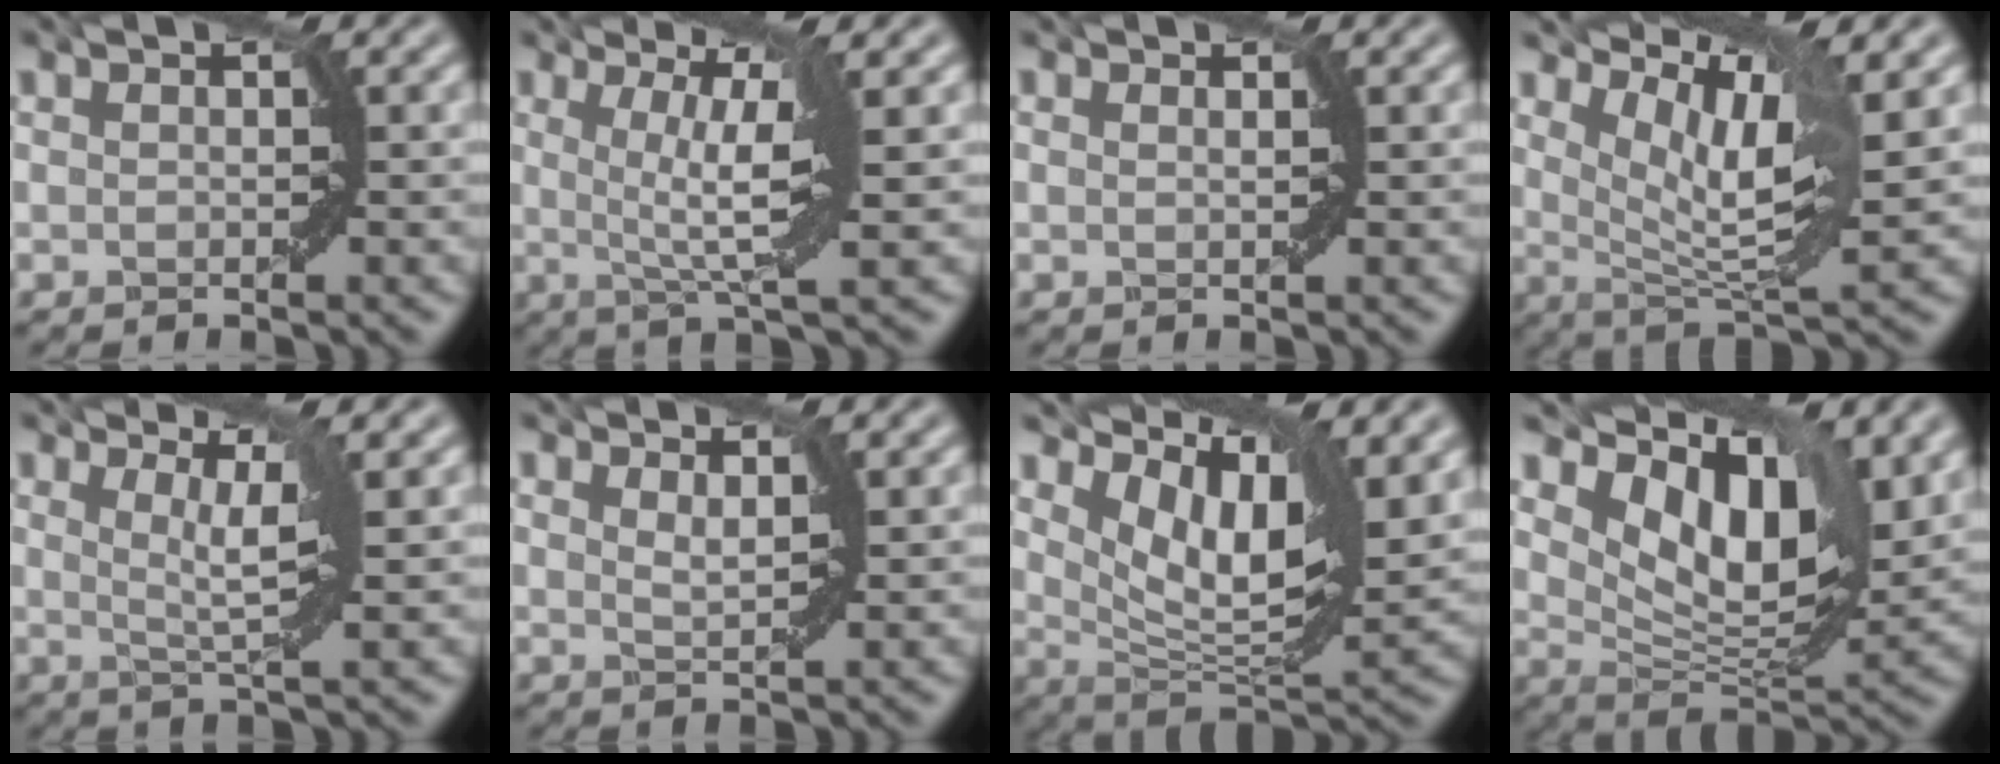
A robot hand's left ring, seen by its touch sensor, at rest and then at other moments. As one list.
[{"total": 5.0, "force": [0.2, 0.6, 5.0], "torque": [-0.089, 0.000, 0.011]}, {"total": 0.9, "force": [0.7, 0.5, 0.4], "torque": [-0.004, 0.010, -0.009]}, {"total": 6.7, "force": [3.4, 1.6, 5.5], "torque": [-0.098, 0.007, 0.071]}, {"total": 2.9, "force": [0.6, 0.3, 2.9], "torque": [-0.055, 0.001, 0.018]}, {"total": 1.1, "force": [1.0, 0.2, 0.5], "torque": [-0.010, -0.001, 0.021]}, {"total": 8.4, "force": [4.2, 3.1, 6.7], "torque": [-0.120, 0.003, 0.083]}, {"total": 9.4, "force": [4.4, 4.6, 6.9], "torque": [-0.125, 0.004, 0.088]}]